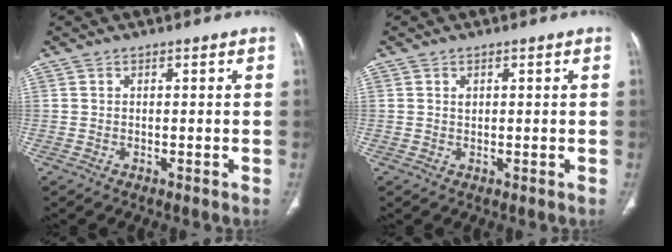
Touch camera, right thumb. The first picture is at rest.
{"total": 0.9, "force": [0.4, 0.6, 0.5], "torque": [-0.005, -0.001, 0.009]}